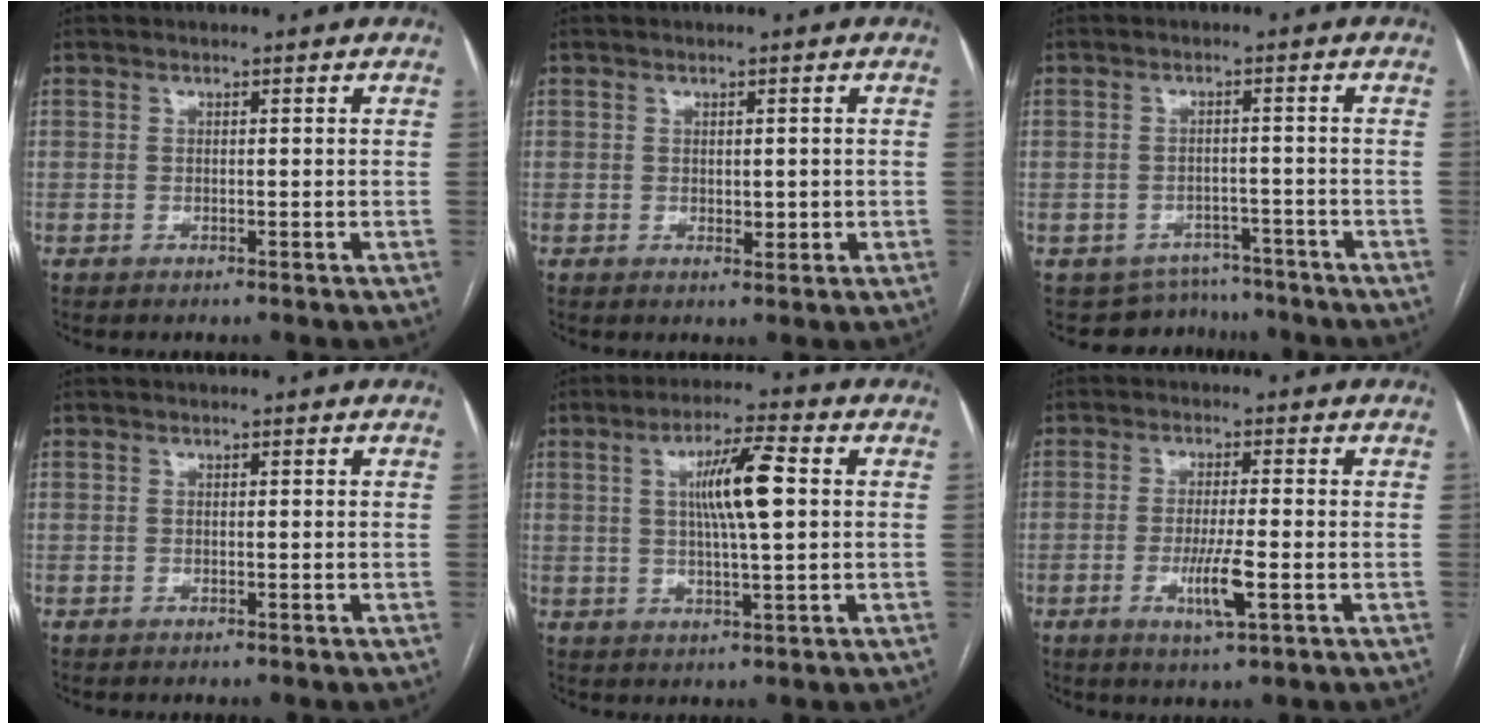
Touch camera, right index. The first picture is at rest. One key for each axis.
{"total": 1.9, "fx": 0.0, "fy": 1.1, "fz": 1.5, "tx": -0.017, "ty": -0.002, "tz": 0.003}
{"total": 6.0, "fx": -5.2, "fy": 2.8, "fz": -1.0, "tx": 0.022, "ty": 0.021, "tz": -0.068}
{"total": 0.0}
{"total": 8.8, "fx": 1.6, "fy": 0.7, "fz": 8.6, "tx": -0.155, "ty": 0.007, "tz": 0.027}
{"total": 5.8, "fx": -1.8, "fy": 0.3, "fz": 5.5, "tx": -0.107, "ty": -0.012, "tz": -0.030}